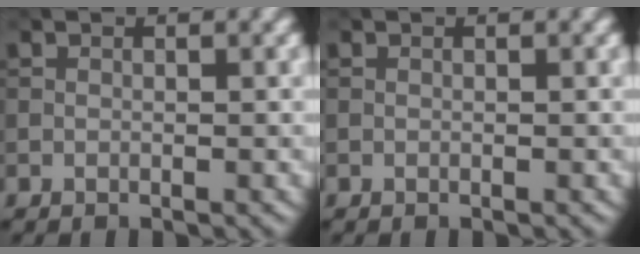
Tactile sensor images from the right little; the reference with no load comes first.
{"total": 0.0}